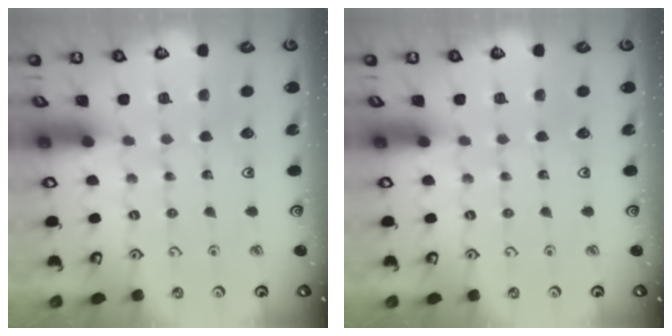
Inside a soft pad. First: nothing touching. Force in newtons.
{"total": 0.0}